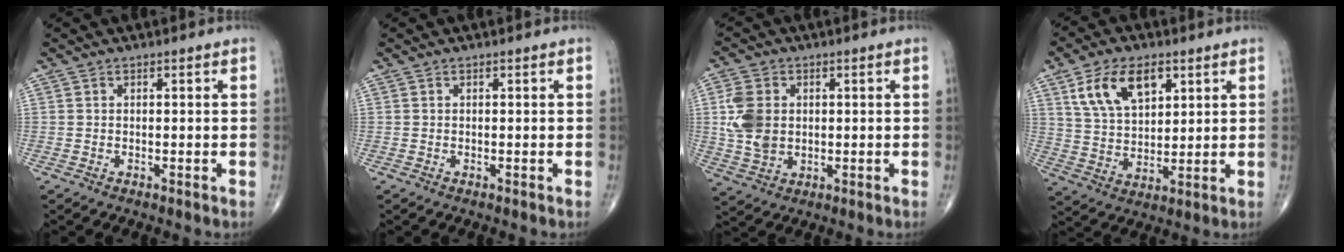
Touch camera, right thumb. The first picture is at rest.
{"total": 0.0}
{"total": 8.6, "force": [1.0, 6.5, 5.6], "torque": [-0.104, -0.003, 0.024]}
{"total": 12.1, "force": [5.5, 7.0, 8.2], "torque": [-0.128, -0.017, 0.108]}